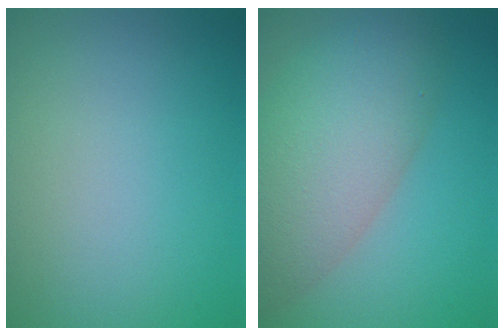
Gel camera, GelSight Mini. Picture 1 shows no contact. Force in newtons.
{"total": 8.9, "press": 8.8, "slide": 0.7}